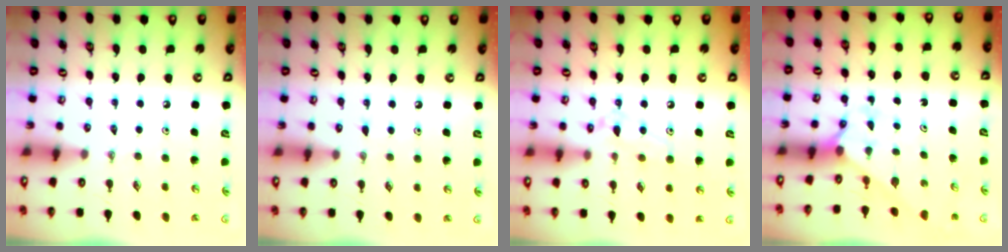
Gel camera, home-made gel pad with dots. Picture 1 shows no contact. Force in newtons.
{"total": 4.2, "press": 4.2, "slide": 0.6}
{"total": 10.9, "press": 10.8, "slide": 0.8}
{"total": 2.1, "press": 2.1, "slide": 0.3}